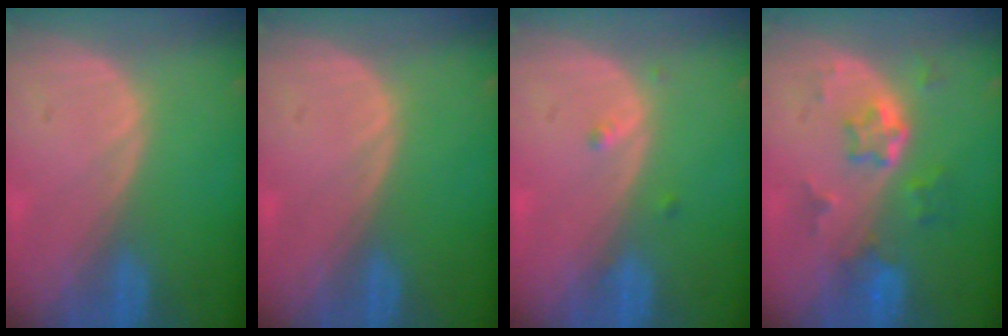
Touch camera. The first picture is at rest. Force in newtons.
{"total": 0.0}
{"total": 1.3, "press": 1.1, "slide": 0.7}
{"total": 5.8, "press": 5.2, "slide": 2.5}